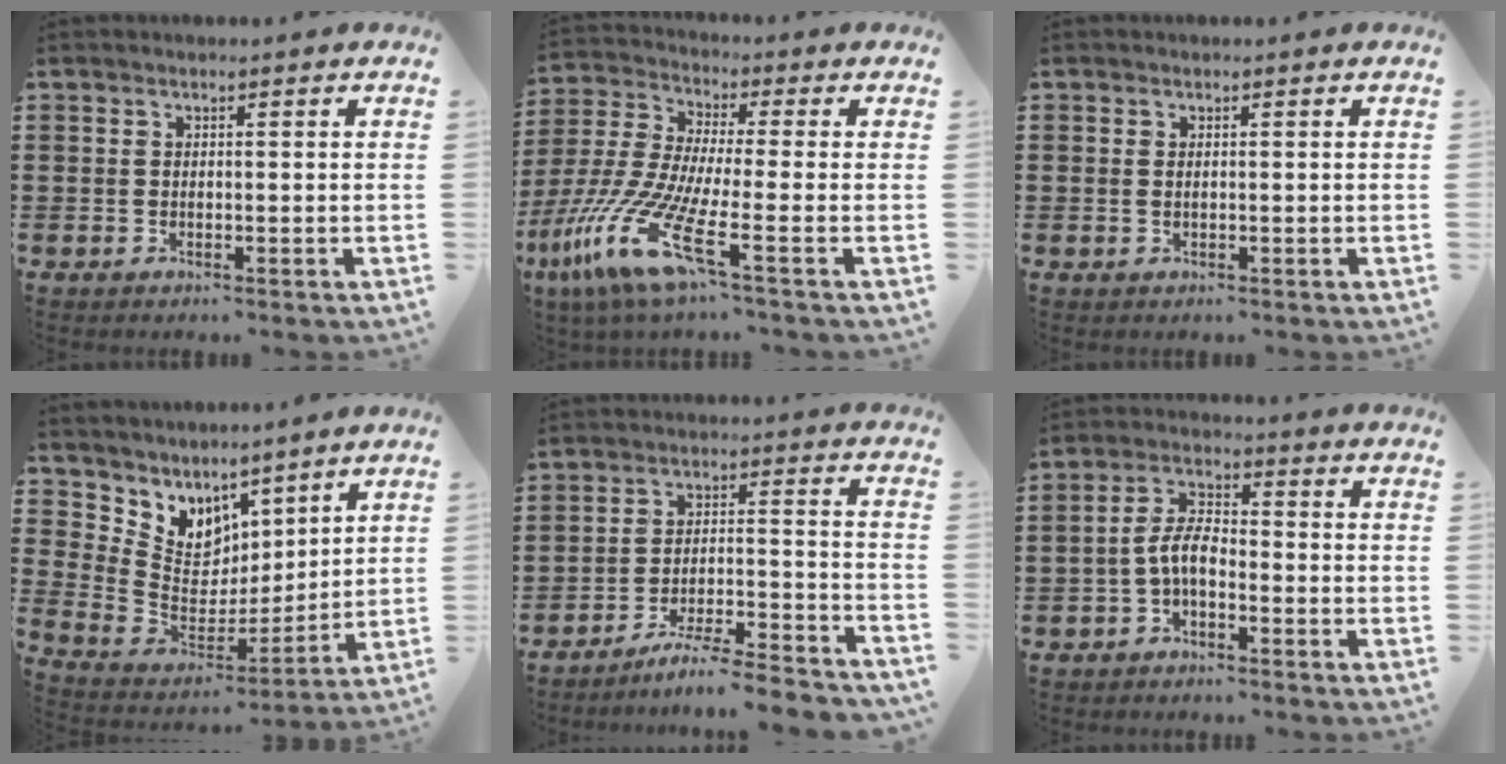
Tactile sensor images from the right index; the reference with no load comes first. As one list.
[{"total": 14.3, "force": [-7.0, 2.5, 12.2], "torque": [-0.296, -0.010, -0.139]}, {"total": 0.6, "force": [0.1, 0.1, 0.6], "torque": [-0.013, 0.000, 0.001]}, {"total": 6.3, "force": [4.6, 4.2, -0.8], "torque": [-0.039, -0.058, 0.086]}, {"total": 7.0, "force": [-6.4, -0.3, 2.7], "torque": [-0.045, -0.007, -0.125]}, {"total": 5.9, "force": [-2.0, 2.6, 5.0], "torque": [-0.117, 0.005, -0.045]}]